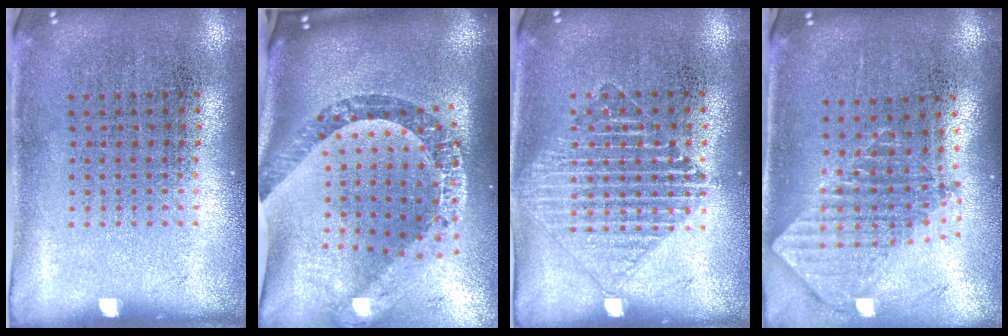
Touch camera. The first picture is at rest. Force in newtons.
{"total": 3.0, "press": 2.2, "slide": 2.0}
{"total": 1.4, "press": 1.3, "slide": 0.3}
{"total": 2.0, "press": 1.5, "slide": 1.3}